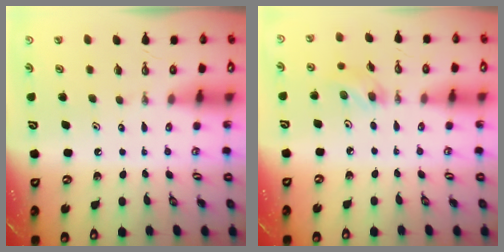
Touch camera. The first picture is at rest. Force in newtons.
{"total": 4.6, "press": 4.6, "slide": 0.4}